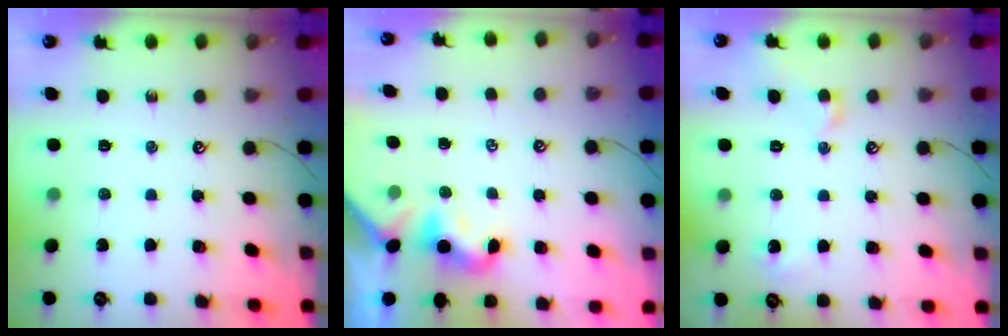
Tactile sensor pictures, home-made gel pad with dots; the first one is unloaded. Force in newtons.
{"total": 2.0, "press": 1.9, "slide": 0.5}
{"total": 1.7, "press": 1.6, "slide": 0.5}